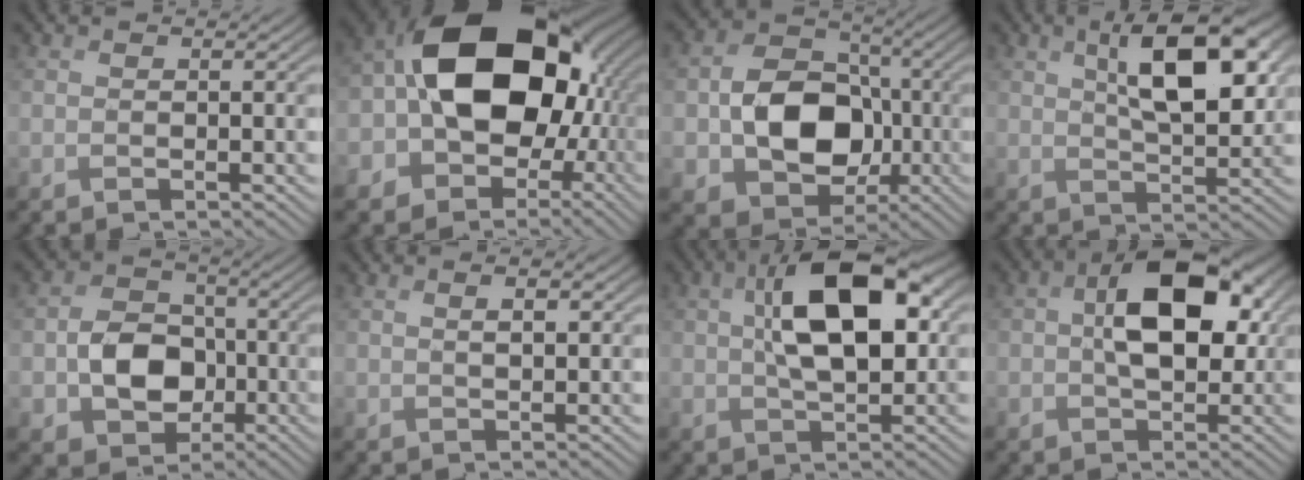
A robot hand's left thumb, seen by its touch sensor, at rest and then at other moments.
{"total": 18.0, "force": [-0.3, 13.2, 12.2], "torque": [-0.203, -0.003, -0.013]}
{"total": 11.8, "force": [-1.7, 9.2, 7.1], "torque": [-0.138, -0.007, -0.039]}
{"total": 10.8, "force": [3.7, 4.6, 9.1], "torque": [-0.147, 0.004, 0.057]}
{"total": 7.6, "force": [-1.6, 6.1, 4.3], "torque": [-0.082, -0.003, -0.040]}
{"total": 2.2, "force": [0.9, 0.8, 1.9], "torque": [-0.027, -0.006, 0.021]}
{"total": 11.7, "force": [2.4, 5.6, 10.0], "torque": [-0.173, 0.012, 0.036]}
{"total": 10.3, "force": [1.4, 6.0, 8.3], "torque": [-0.139, 0.007, 0.016]}